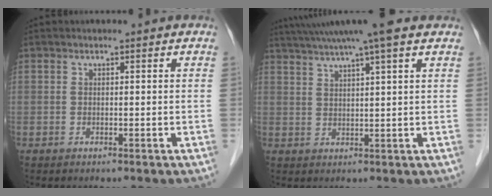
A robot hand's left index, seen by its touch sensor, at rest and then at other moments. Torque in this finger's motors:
{"motor_torque": [0.24, -0.36, 0.76, 0.21]}